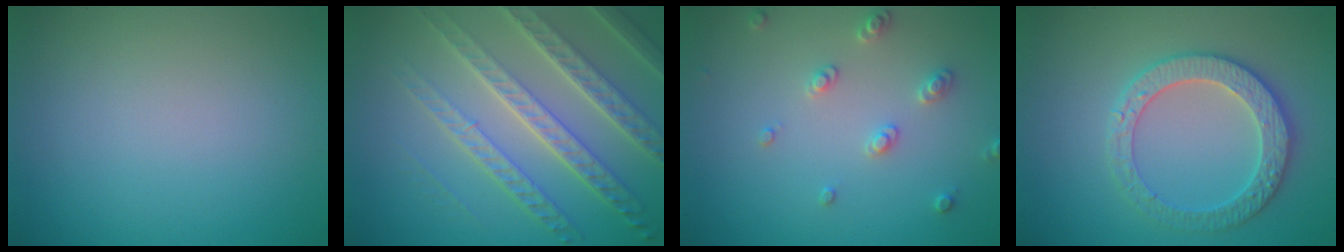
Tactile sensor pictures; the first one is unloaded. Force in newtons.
{"total": 8.0, "press": 5.4, "slide": 5.9}
{"total": 2.2, "press": 2.1, "slide": 0.6}
{"total": 3.9, "press": 3.9, "slide": 0.2}